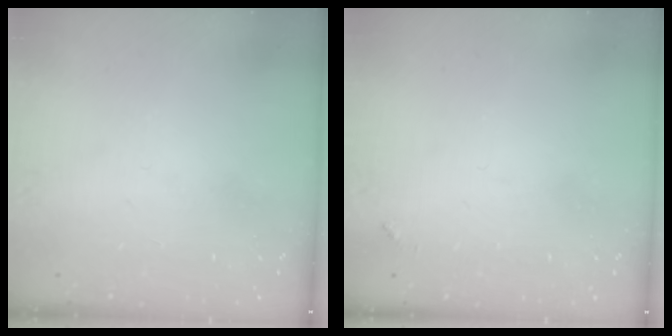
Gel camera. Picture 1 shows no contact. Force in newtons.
{"total": 3.5, "press": 3.5, "slide": 0.2}